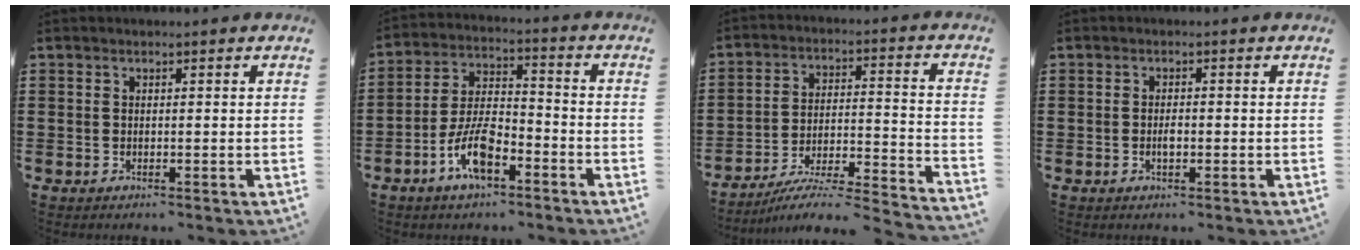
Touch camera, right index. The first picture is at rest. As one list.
[{"total": 8.7, "force": [-4.6, 3.4, 6.6], "torque": [-0.146, 0.000, -0.085]}, {"total": 5.5, "force": [-4.9, 0.1, 2.4], "torque": [-0.047, -0.019, -0.100]}, {"total": 1.5, "force": [-0.3, 0.7, 1.3], "torque": [-0.026, 0.001, -0.005]}]